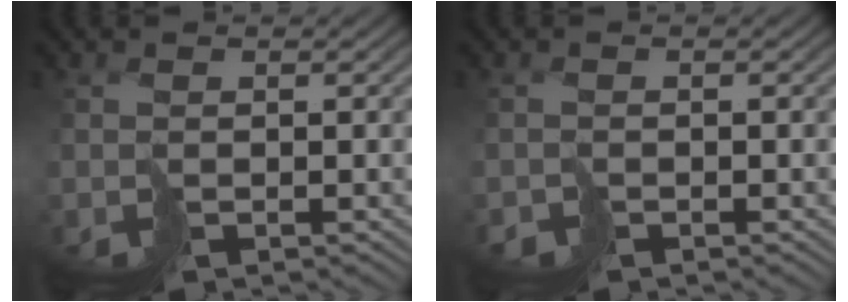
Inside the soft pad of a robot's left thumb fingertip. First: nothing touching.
{"total": 0.7, "force": [-0.7, 0.2, -0.2], "torque": [0.005, -0.003, -0.015]}